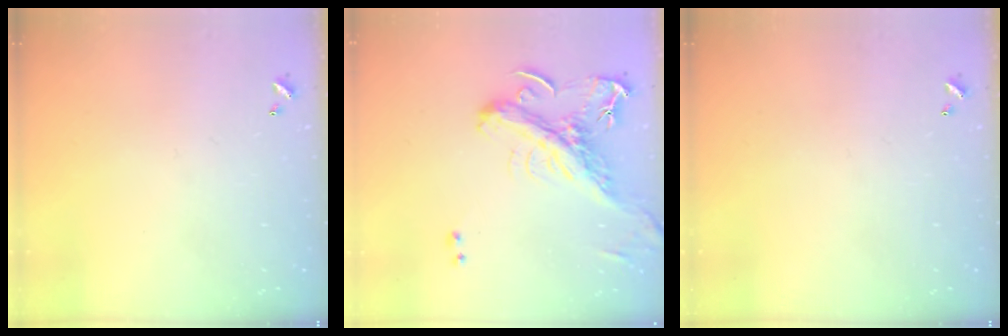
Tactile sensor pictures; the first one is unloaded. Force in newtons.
{"total": 3.4, "press": 3.2, "slide": 1.1}
{"total": 0.0}